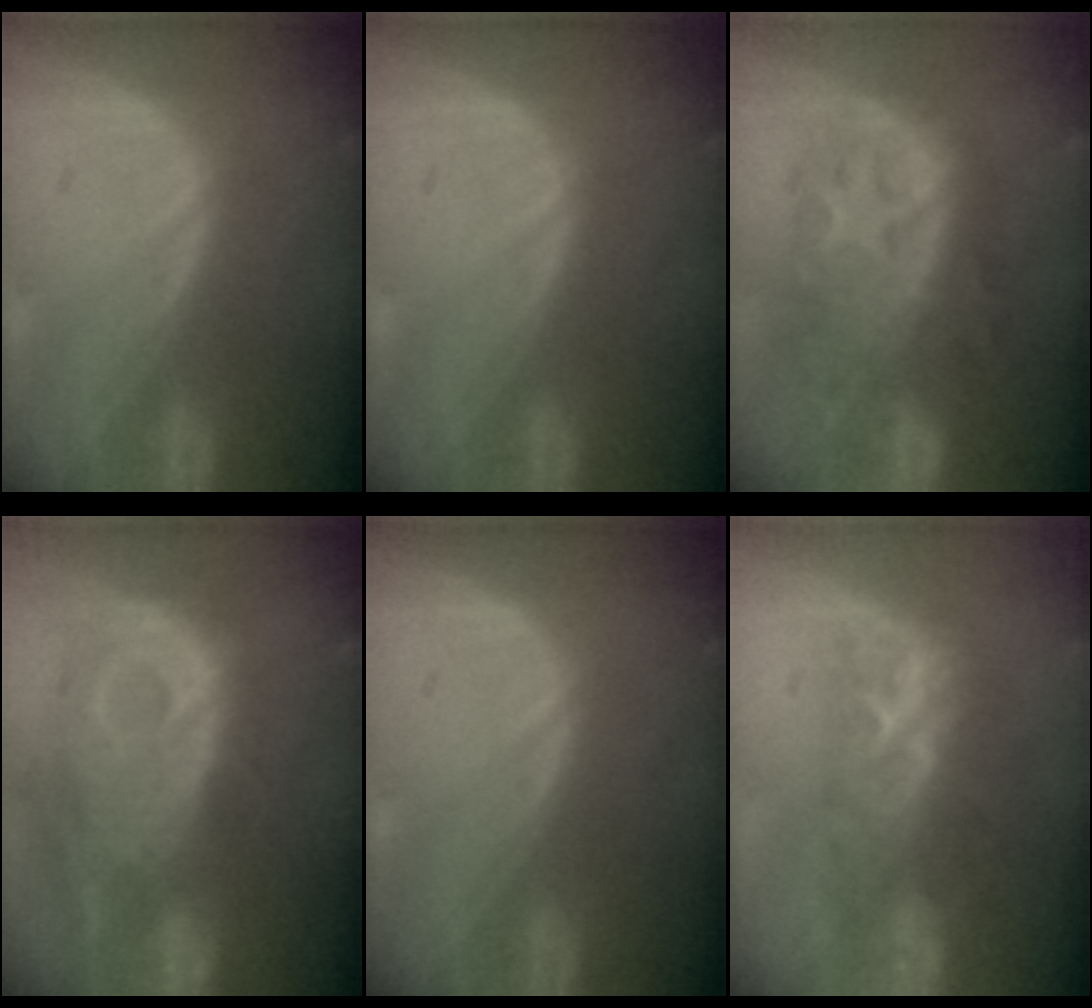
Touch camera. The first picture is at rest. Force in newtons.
{"total": 0.0}
{"total": 9.2, "press": 9.2, "slide": 0.4}
{"total": 11.8, "press": 10.6, "slide": 5.2}
{"total": 0.0}
{"total": 8.2, "press": 7.4, "slide": 3.7}